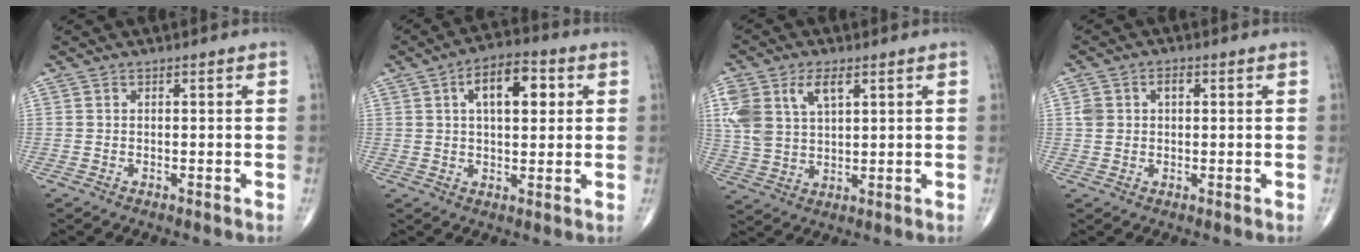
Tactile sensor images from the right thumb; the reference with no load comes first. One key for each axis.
{"total": 10.2, "fx": 2.9, "fy": 5.0, "fz": 8.4, "tx": -0.108, "ty": 0.010, "tz": 0.040}
{"total": 10.5, "fx": 4.3, "fy": 5.9, "fz": 7.6, "tx": -0.164, "ty": 0.003, "tz": 0.092}
{"total": 3.7, "fx": 0.9, "fy": 2.6, "fz": 2.4, "tx": -0.042, "ty": 0.010, "tz": 0.019}